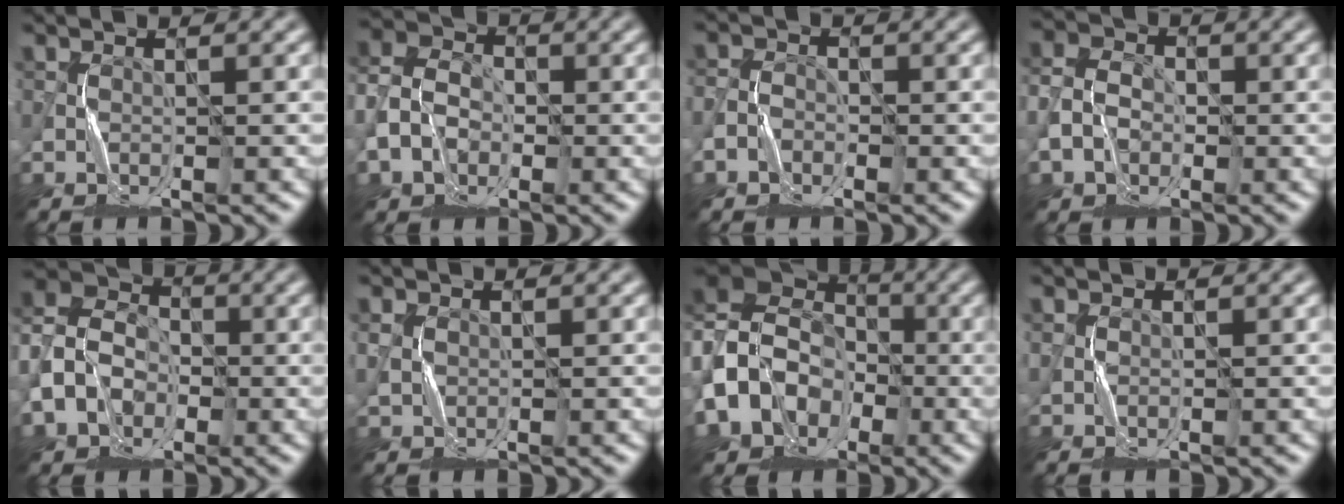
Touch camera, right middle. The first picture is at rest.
{"total": 5.4, "force": [-1.6, 4.1, 3.0], "torque": [-0.068, 0.004, -0.038]}
{"total": 1.9, "force": [-1.0, 1.4, 0.7], "torque": [-0.009, 0.005, -0.026]}
{"total": 3.9, "force": [-1.2, 3.0, 2.2], "torque": [-0.046, 0.004, -0.028]}
{"total": 7.7, "force": [-2.5, 5.9, 4.2], "torque": [-0.096, -0.003, -0.058]}
{"total": 1.5, "force": [0.3, 1.3, 0.8], "torque": [-0.021, 0.001, 0.008]}
{"total": 11.5, "force": [-3.5, 9.5, 5.6], "torque": [-0.115, -0.009, -0.093]}
{"total": 0.8, "force": [0.1, 0.7, 0.4], "torque": [-0.009, 0.000, 0.004]}